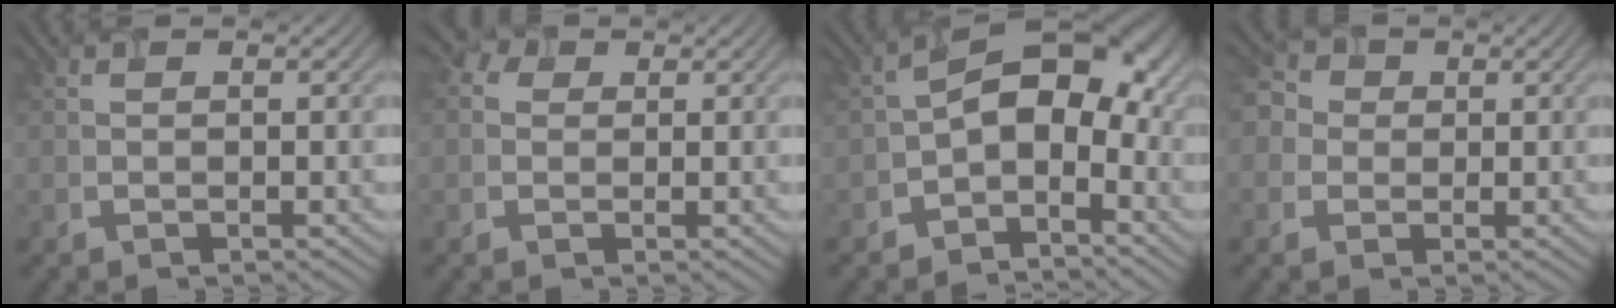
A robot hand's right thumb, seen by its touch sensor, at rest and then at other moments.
{"total": 2.4, "force": [0.4, 2.0, 1.2], "torque": [-0.026, 0.011, 0.008]}
{"total": 7.8, "force": [-2.6, 4.7, 5.6], "torque": [-0.076, 0.017, -0.051]}
{"total": 4.6, "force": [0.5, 4.0, 2.2], "torque": [-0.073, 0.022, 0.011]}